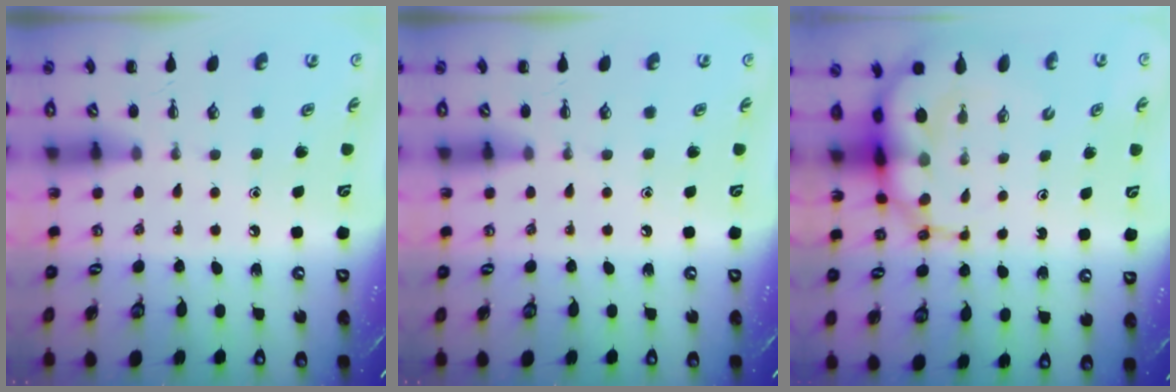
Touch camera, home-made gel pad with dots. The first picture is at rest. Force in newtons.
{"total": 0.0}
{"total": 9.1, "press": 8.7, "slide": 2.6}